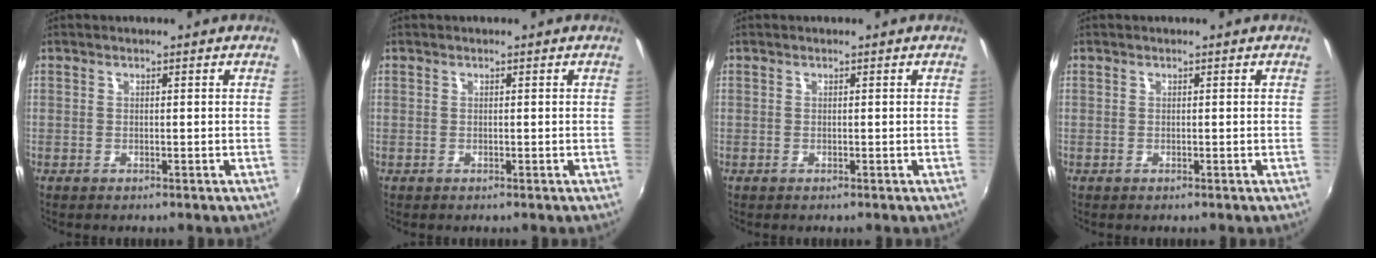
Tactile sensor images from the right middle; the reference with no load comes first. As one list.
[{"total": 0.0}, {"total": 0.0}, {"total": 0.0}]